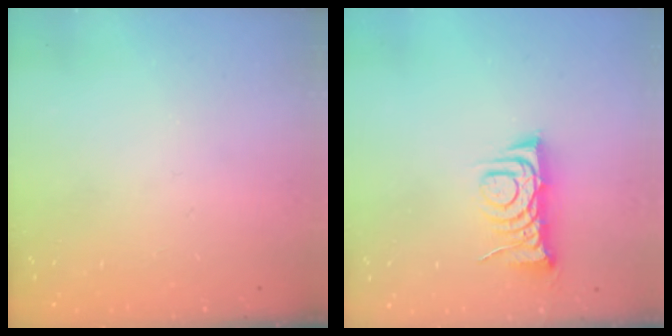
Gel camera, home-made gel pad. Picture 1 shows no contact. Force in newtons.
{"total": 7.1, "press": 7.1, "slide": 0.9}